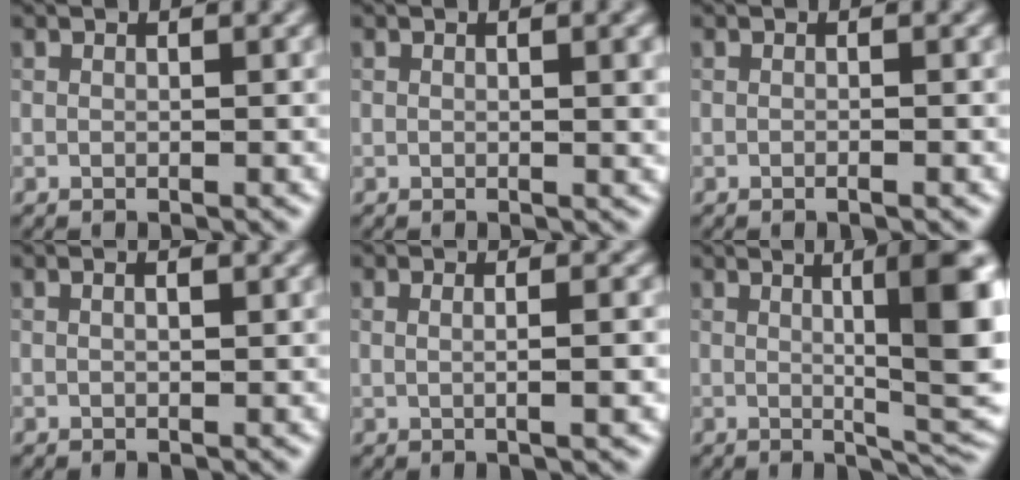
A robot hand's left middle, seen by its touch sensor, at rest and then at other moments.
{"total": 2.4, "force": [0.5, 0.8, 2.2], "torque": [-0.019, 0.006, 0.013]}
{"total": 0.8, "force": [-0.5, 0.1, 0.6], "torque": [-0.003, 0.002, -0.011]}
{"total": 0.8, "force": [0.2, 0.2, 0.7], "torque": [0.000, 0.001, -0.003]}
{"total": 2.6, "force": [-0.2, 0.8, 2.5], "torque": [-0.027, 0.006, -0.004]}
{"total": 9.7, "force": [1.4, 2.0, 9.4], "torque": [-0.106, 0.003, 0.033]}